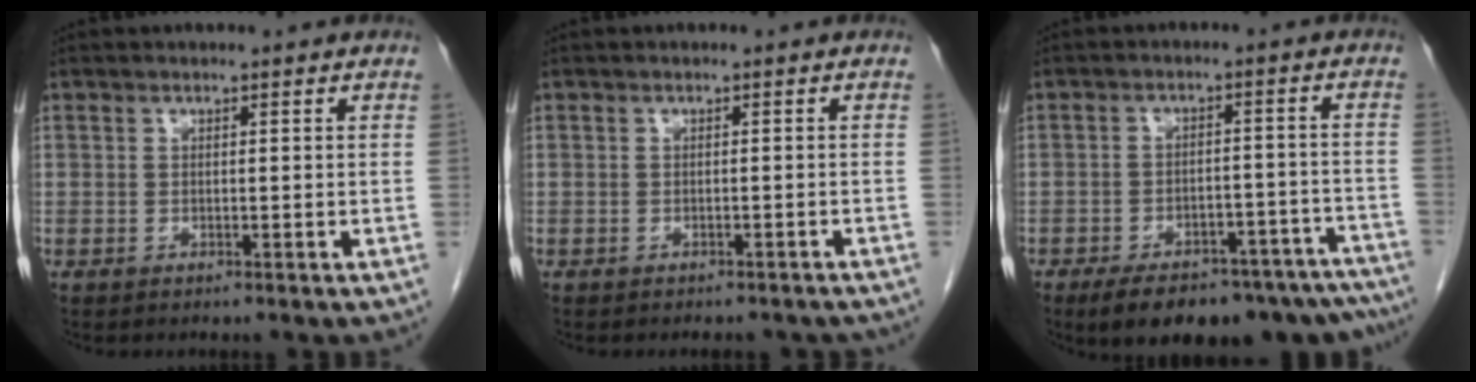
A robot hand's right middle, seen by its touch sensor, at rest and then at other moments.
{"total": 5.3, "force": [-4.8, 1.7, 1.5], "torque": [-0.018, 0.002, -0.048]}
{"total": 20.4, "force": [-16.6, 7.4, 9.2], "torque": [-0.087, 0.017, -0.208]}